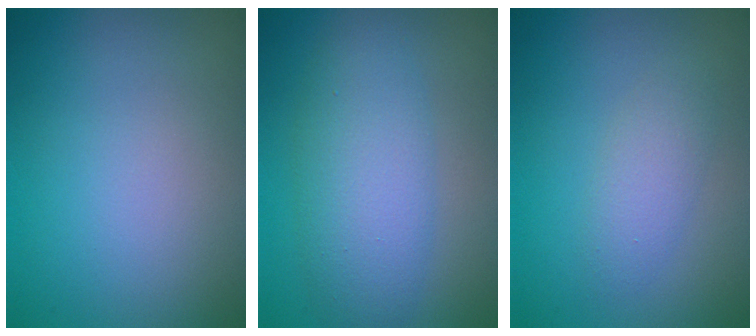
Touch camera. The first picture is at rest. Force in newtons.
{"total": 5.2, "press": 5.2, "slide": 0.1}
{"total": 1.9, "press": 1.9, "slide": 0.1}